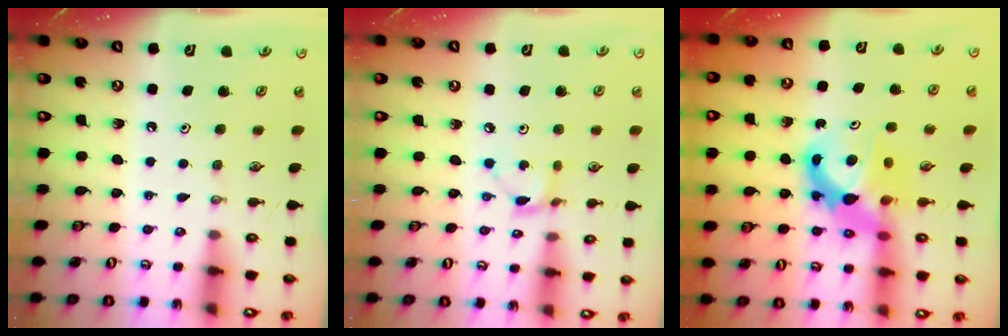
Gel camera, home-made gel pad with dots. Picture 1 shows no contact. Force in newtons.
{"total": 2.8, "press": 2.8, "slide": 0.1}
{"total": 8.7, "press": 8.7, "slide": 0.7}